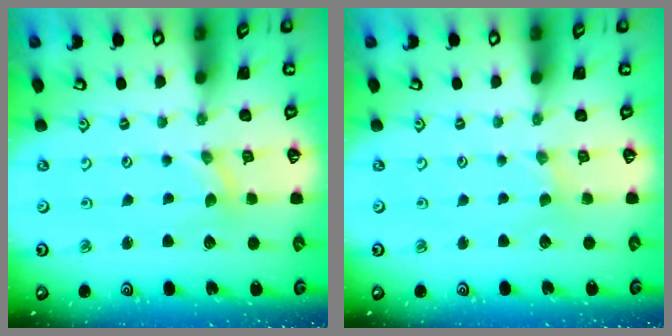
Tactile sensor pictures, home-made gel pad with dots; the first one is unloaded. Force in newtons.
{"total": 0.0}